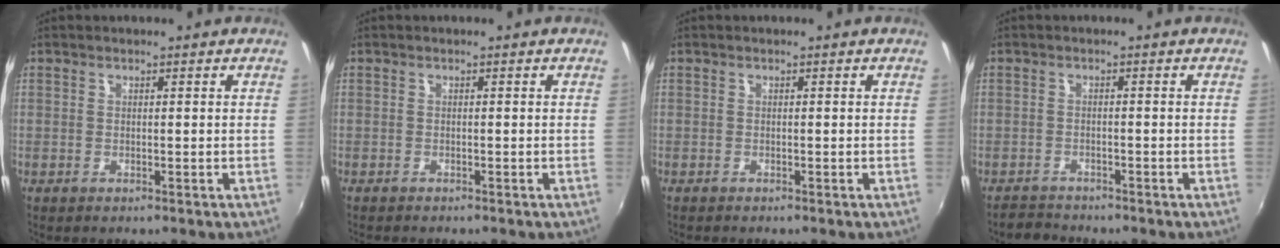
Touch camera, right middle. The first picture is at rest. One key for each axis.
{"total": 0.7, "fx": -0.7, "fy": 0.1, "fz": 0.3, "tx": -0.006, "ty": -0.007, "tz": -0.011}
{"total": 0.0}
{"total": 2.7, "fx": -2.6, "fy": 0.7, "fz": 0.0, "tx": -0.013, "ty": -0.006, "tz": -0.051}